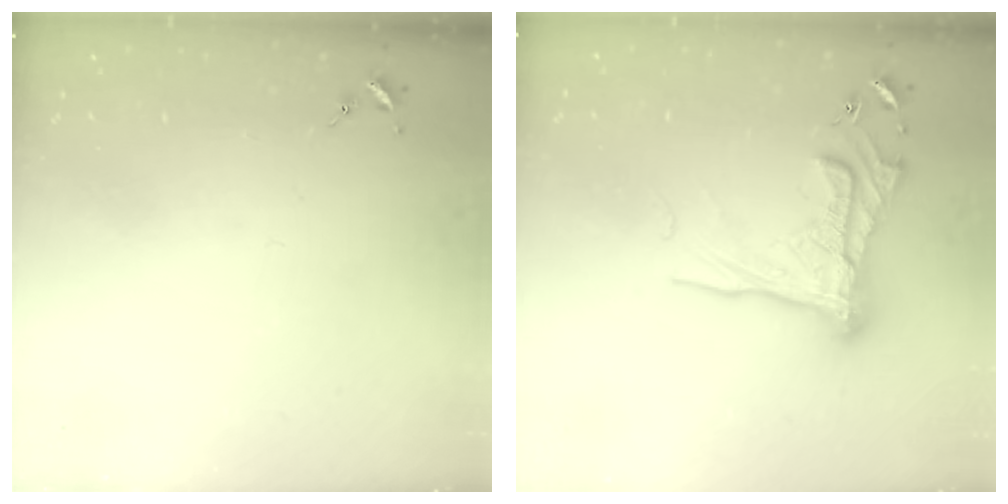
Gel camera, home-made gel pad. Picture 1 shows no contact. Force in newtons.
{"total": 16.9, "press": 16.9, "slide": 1.7}